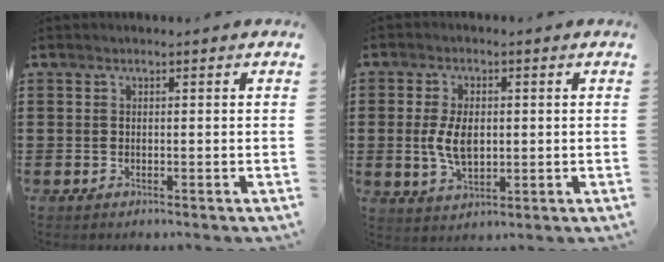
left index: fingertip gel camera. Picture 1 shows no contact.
{"total": 6.2, "force": [0.3, 3.5, 5.1], "torque": [-0.112, 0.001, -0.001]}